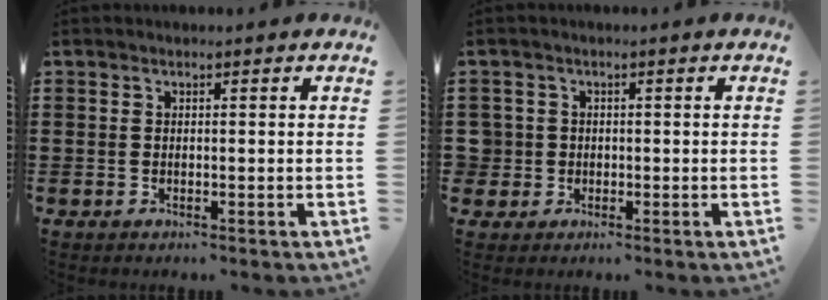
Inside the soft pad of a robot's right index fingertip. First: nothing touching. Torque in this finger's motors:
{"motor_torque": [1.37, 0.76, 0.04, -0.02]}